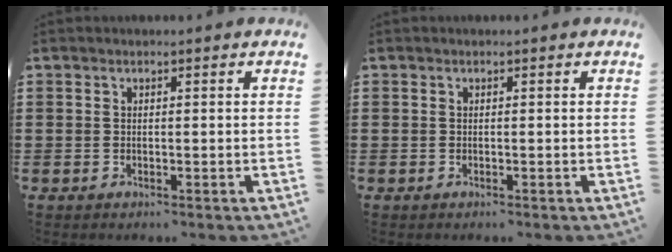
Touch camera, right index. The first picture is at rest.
{"total": 0.0}